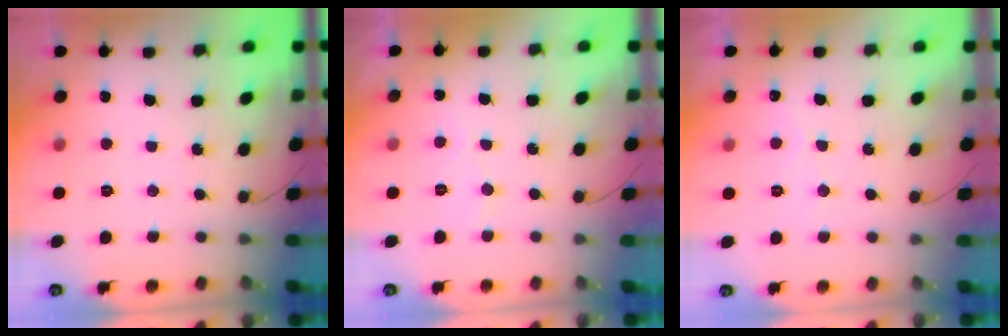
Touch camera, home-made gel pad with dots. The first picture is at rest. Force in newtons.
{"total": 3.2, "press": 3.2, "slide": 0.2}
{"total": 2.7, "press": 2.7, "slide": 0.1}